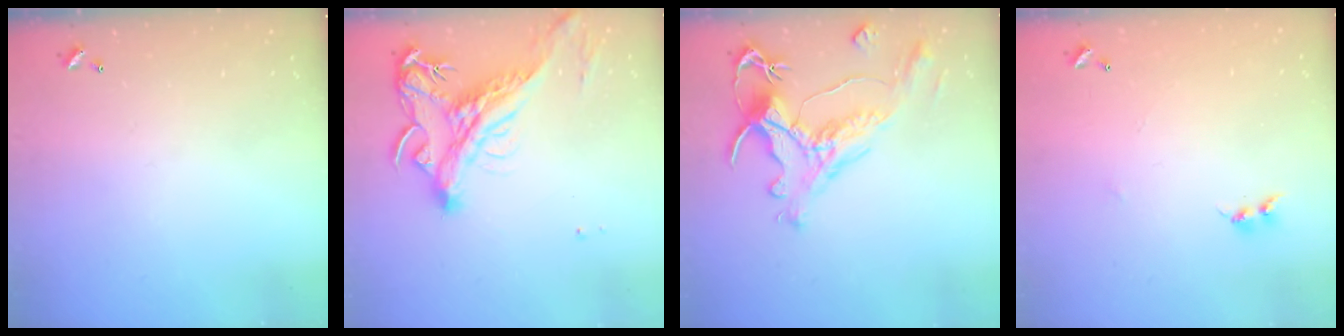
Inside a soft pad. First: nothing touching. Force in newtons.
{"total": 4.6, "press": 4.3, "slide": 1.7}
{"total": 1.8, "press": 1.2, "slide": 1.3}
{"total": 6.7, "press": 6.7, "slide": 0.5}